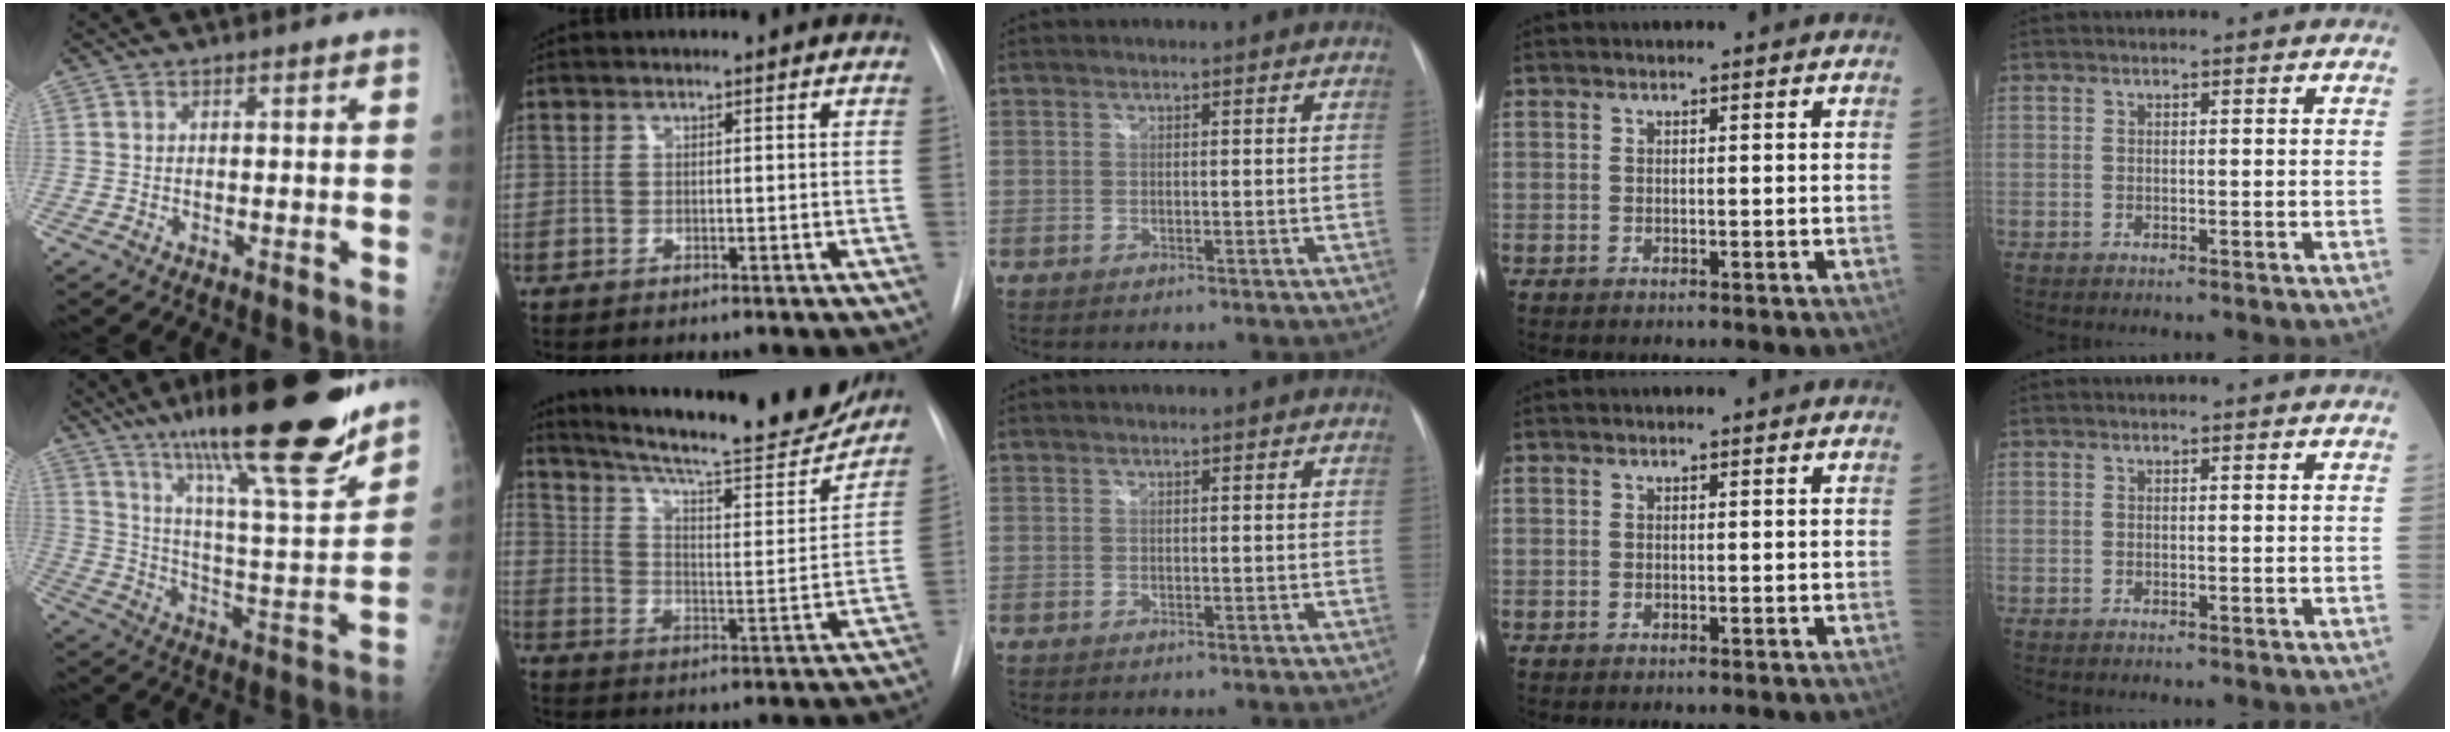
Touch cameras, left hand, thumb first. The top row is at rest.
{"thumb": {"total": 26.1, "force": [19.1, 4.0, 17.3], "torque": [-0.256, -0.073, 0.311]}, "index": {"total": 23.1, "force": [20.5, 3.0, 10.3], "torque": [-0.161, -0.044, 0.279]}}